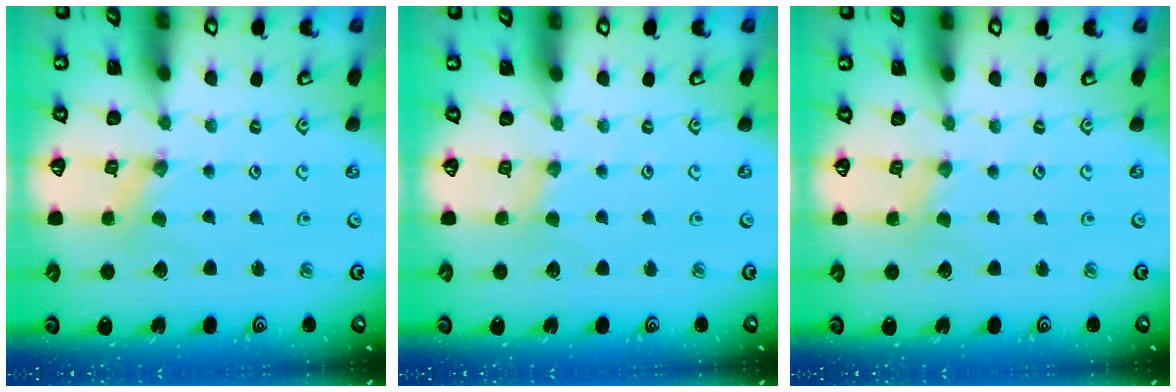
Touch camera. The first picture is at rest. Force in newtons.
{"total": 1.0, "press": 1.0, "slide": 0.3}
{"total": 0.0}